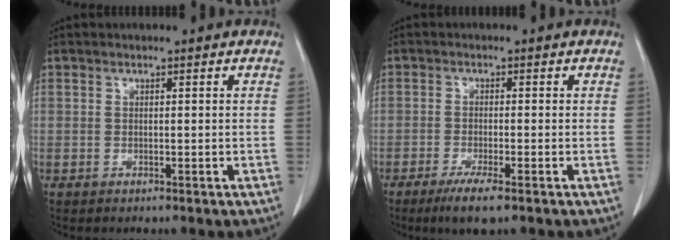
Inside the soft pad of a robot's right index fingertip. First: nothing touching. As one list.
[{"total": 4.5, "force": [-2.8, 0.3, 3.5], "torque": [-0.067, -0.012, -0.049]}]